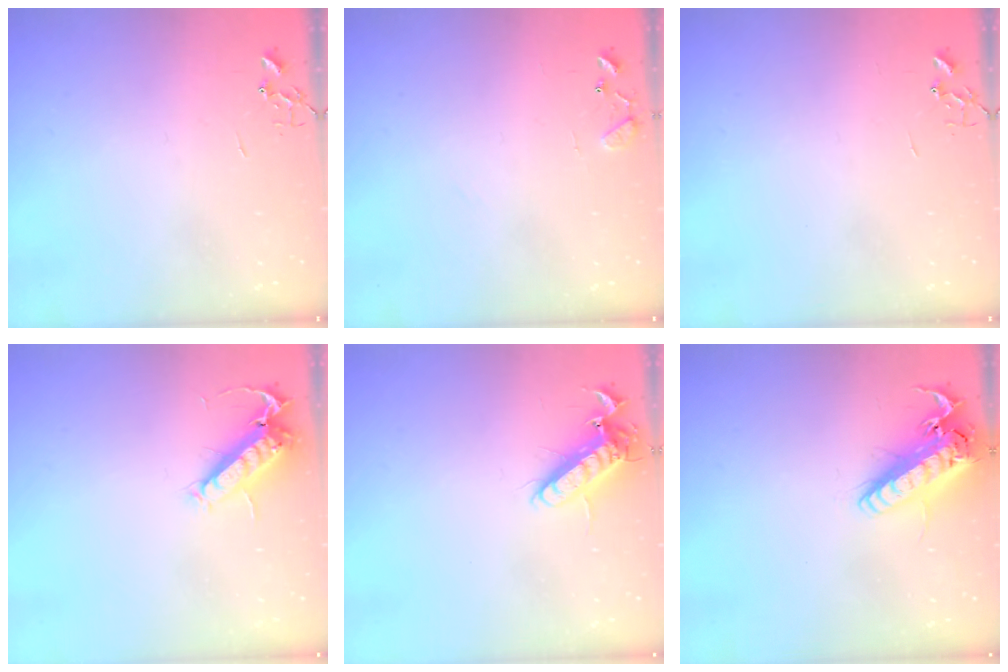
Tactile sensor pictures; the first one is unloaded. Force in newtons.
{"total": 8.4, "press": 8.4, "slide": 0.7}
{"total": 0.0}
{"total": 13.1, "press": 13.0, "slide": 2.0}
{"total": 12.7, "press": 12.5, "slide": 2.1}
{"total": 19.1, "press": 18.8, "slide": 3.3}